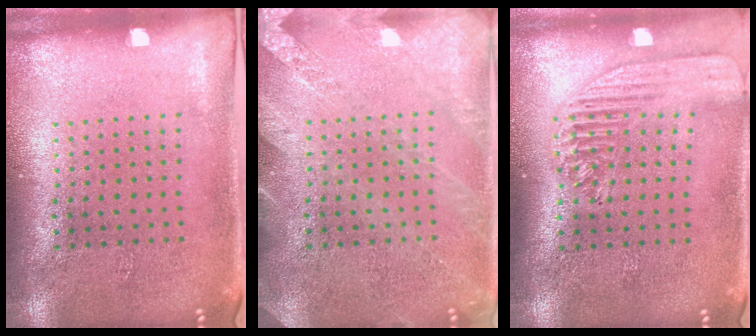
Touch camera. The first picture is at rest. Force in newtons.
{"total": 2.6, "press": 2.6, "slide": 0.2}
{"total": 1.8, "press": 1.6, "slide": 0.7}